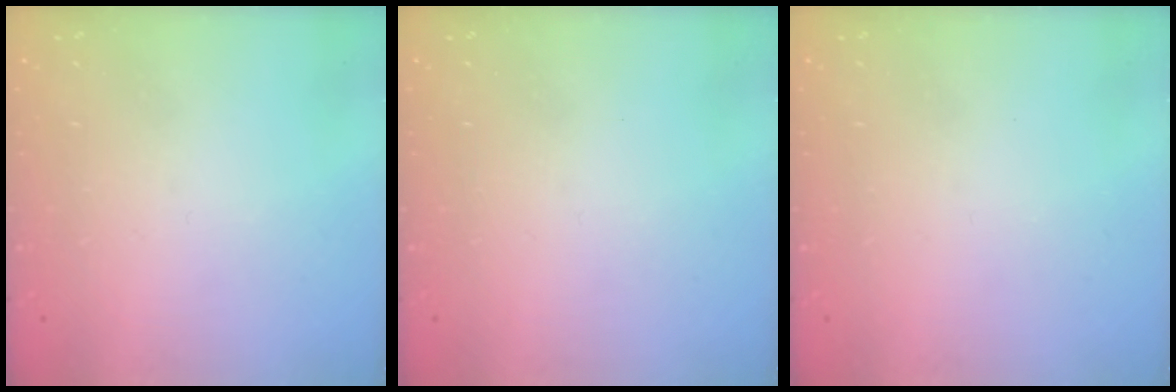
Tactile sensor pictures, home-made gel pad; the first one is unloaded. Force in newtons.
{"total": 0.0}
{"total": 0.0}